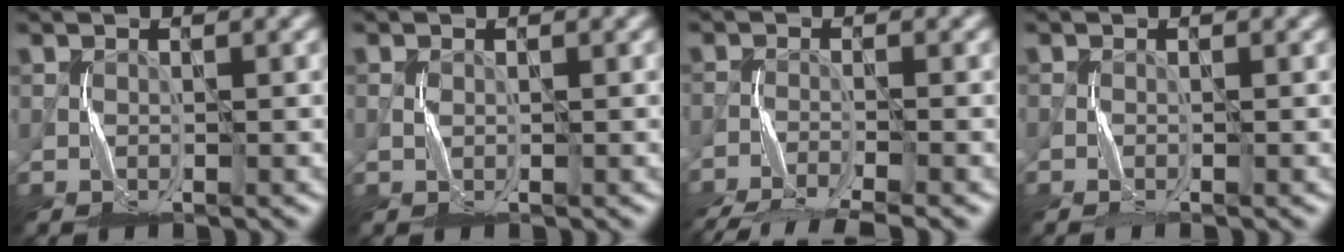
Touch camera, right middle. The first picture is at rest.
{"total": 0.0}
{"total": 7.0, "force": [-6.3, 0.8, 3.0], "torque": [-0.048, -0.020, -0.114]}
{"total": 0.8, "force": [-0.7, -0.1, 0.3], "torque": [-0.006, -0.004, -0.014]}